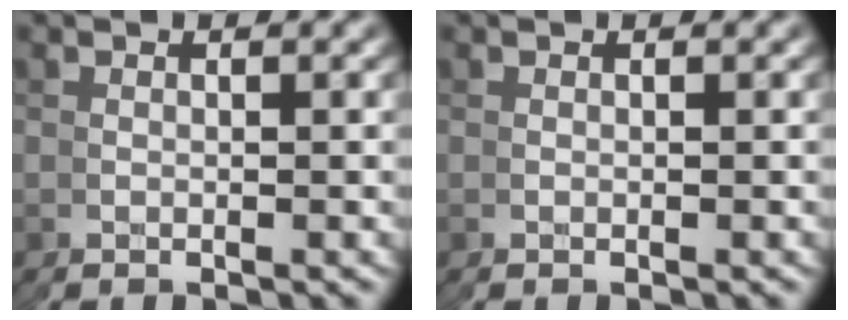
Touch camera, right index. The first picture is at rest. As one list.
[{"total": 0.0}]